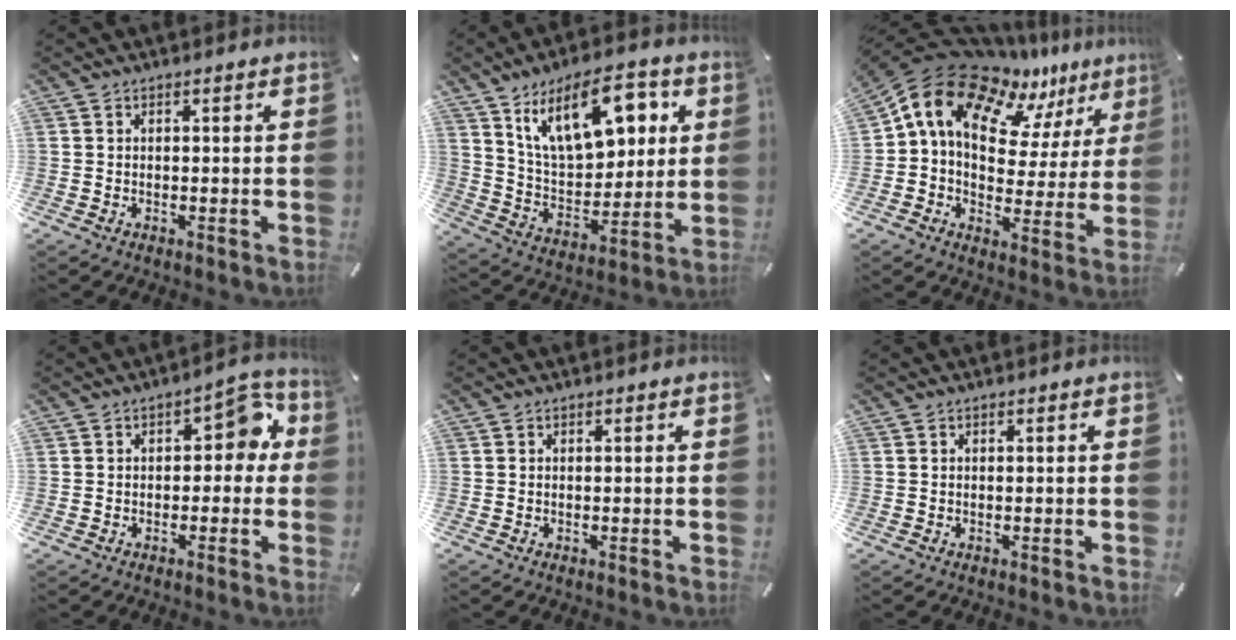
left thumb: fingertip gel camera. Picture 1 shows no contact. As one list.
[{"total": 18.6, "force": [9.6, 10.0, 12.4], "torque": [-0.213, -0.029, 0.167]}, {"total": 14.4, "force": [9.0, 9.6, 6.0], "torque": [-0.117, -0.069, 0.161]}, {"total": 7.5, "force": [1.1, 4.4, 5.9], "torque": [-0.069, 0.001, 0.007]}, {"total": 0.0}, {"total": 0.0}]